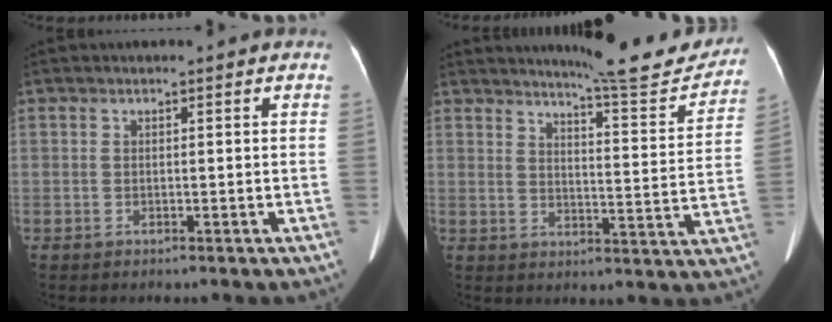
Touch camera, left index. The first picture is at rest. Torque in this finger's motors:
{"motor_torque": [0.80, -1.34, 0.02, 0.02]}